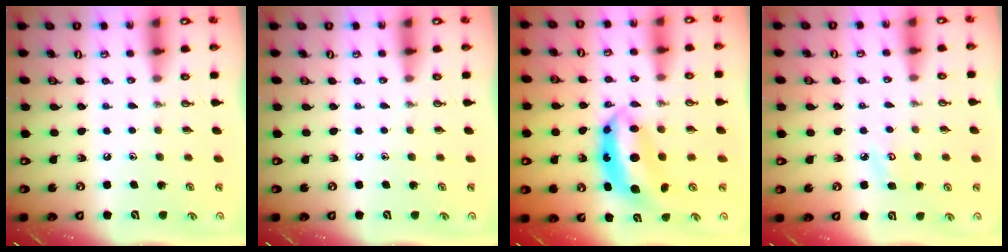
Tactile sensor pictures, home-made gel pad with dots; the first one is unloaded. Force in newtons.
{"total": 0.0}
{"total": 8.7, "press": 8.7, "slide": 0.7}
{"total": 5.1, "press": 5.1, "slide": 0.5}